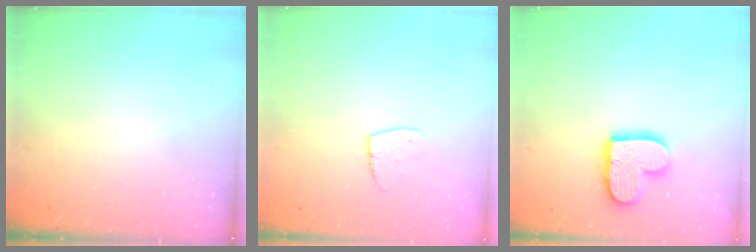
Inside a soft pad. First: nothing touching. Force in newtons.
{"total": 6.0, "press": 6.0, "slide": 0.3}
{"total": 14.4, "press": 14.3, "slide": 1.0}